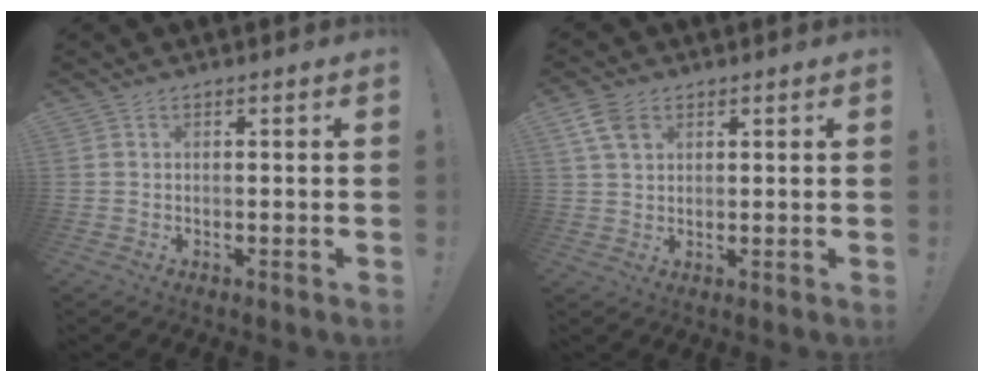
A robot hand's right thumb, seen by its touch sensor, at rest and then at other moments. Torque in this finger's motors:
{"motor_torque": [-0.08, 0.06, 0.26, 0.43, -0.01]}